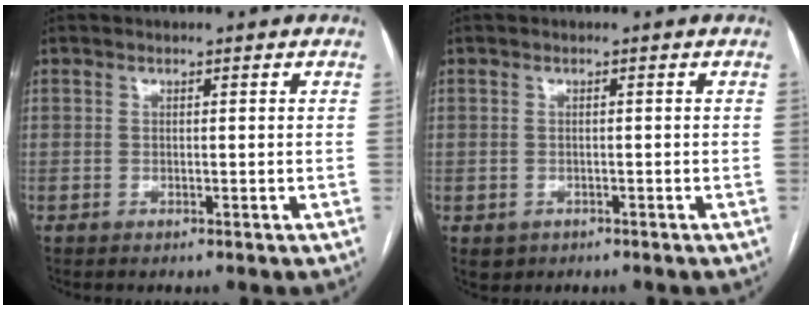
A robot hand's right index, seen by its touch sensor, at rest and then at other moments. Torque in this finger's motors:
{"motor_torque": [-0.16, 0.06, -0.40, -0.10]}